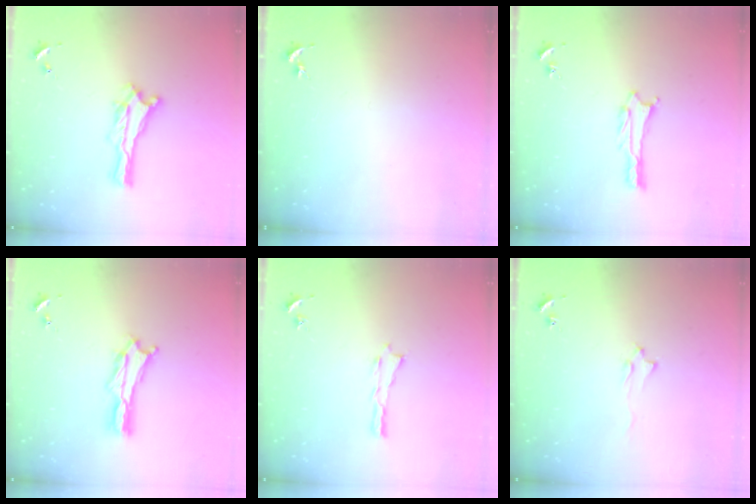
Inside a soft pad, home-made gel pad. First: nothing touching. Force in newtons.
{"total": 0.0}
{"total": 1.1, "press": 1.1, "slide": 0.1}
{"total": 2.0, "press": 2.0, "slide": 0.3}
{"total": 0.0}
{"total": 1.6, "press": 1.5, "slide": 0.2}